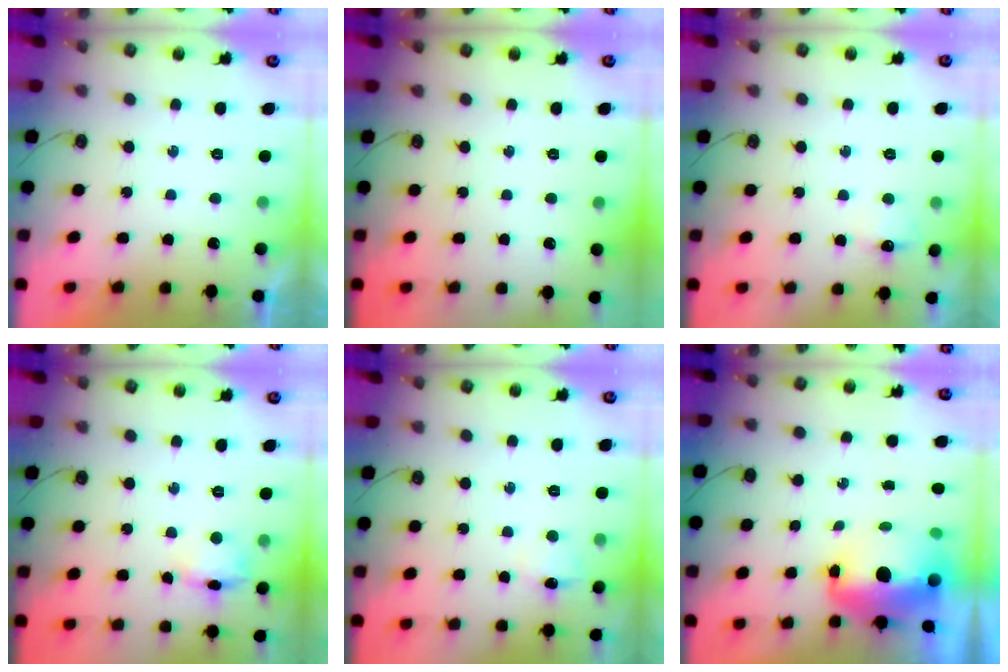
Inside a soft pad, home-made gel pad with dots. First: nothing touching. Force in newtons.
{"total": 0.0}
{"total": 5.9, "press": 5.8, "slide": 1.0}
{"total": 7.8, "press": 7.7, "slide": 1.2}
{"total": 6.9, "press": 6.8, "slide": 1.0}
{"total": 11.4, "press": 11.3, "slide": 1.1}